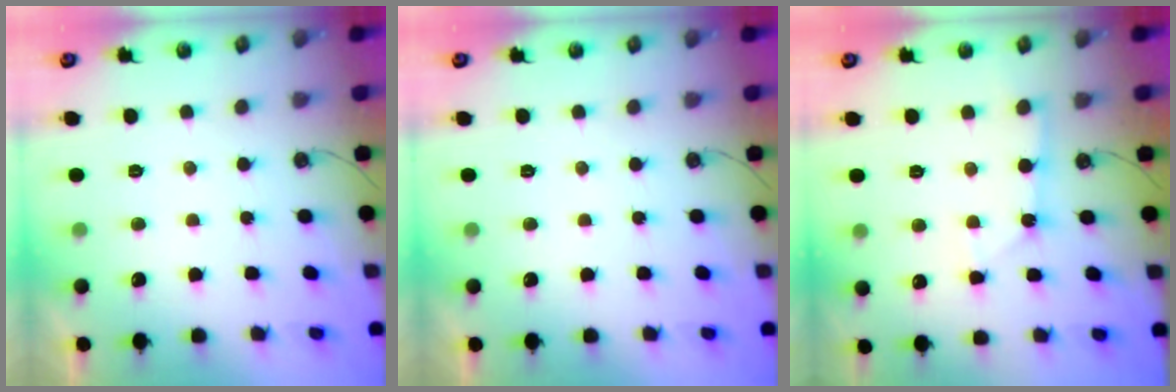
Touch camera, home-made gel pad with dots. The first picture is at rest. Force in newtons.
{"total": 0.0}
{"total": 3.0, "press": 3.0, "slide": 0.2}